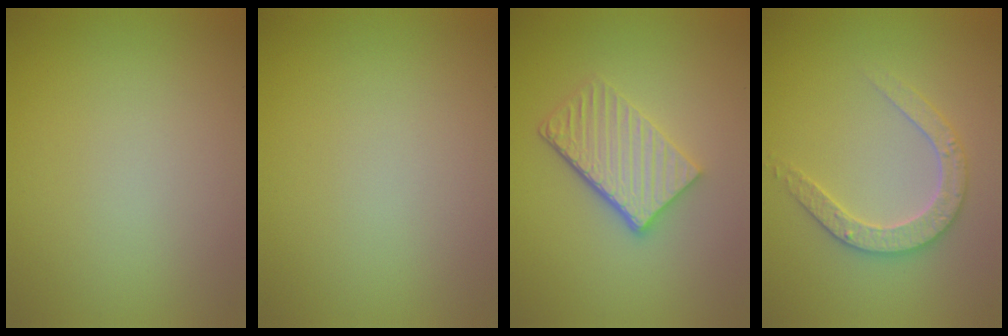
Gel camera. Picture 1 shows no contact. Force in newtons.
{"total": 0.0}
{"total": 4.7, "press": 3.5, "slide": 3.1}
{"total": 2.9, "press": 2.9, "slide": 0.5}